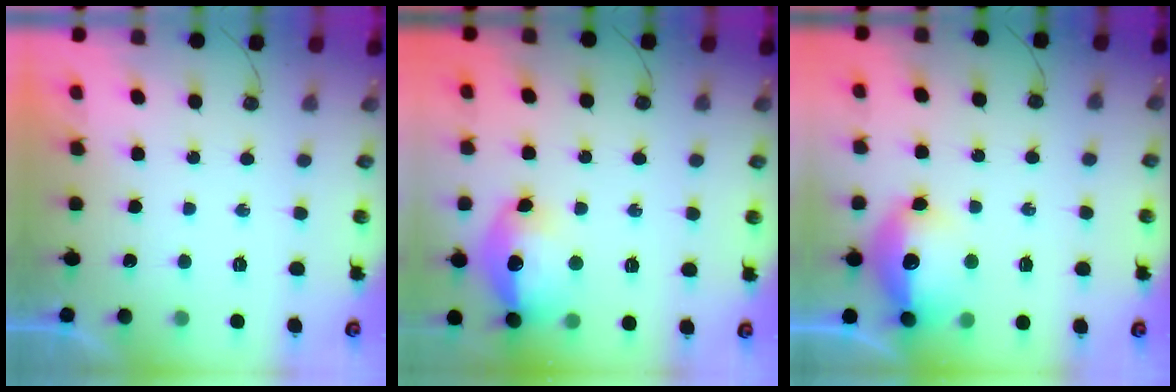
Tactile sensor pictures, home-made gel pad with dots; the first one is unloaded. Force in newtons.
{"total": 15.4, "press": 15.4, "slide": 1.3}
{"total": 15.0, "press": 14.9, "slide": 1.4}